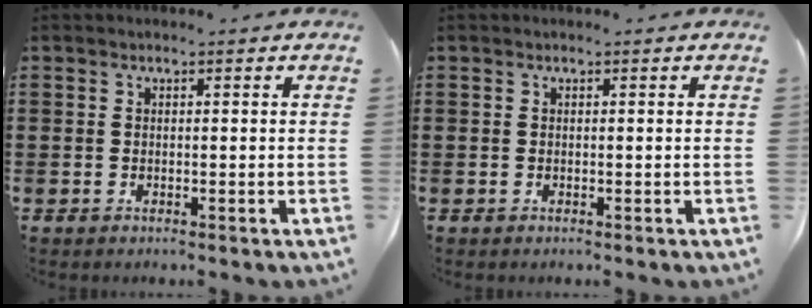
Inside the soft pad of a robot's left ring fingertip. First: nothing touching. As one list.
[{"total": 0.0}]